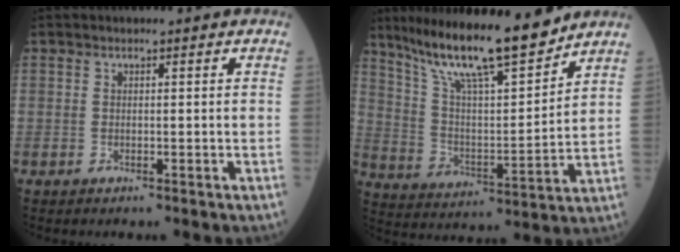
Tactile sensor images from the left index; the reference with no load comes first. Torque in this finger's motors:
{"motor_torque": [0.32, -0.57, 0.80, 0.21]}